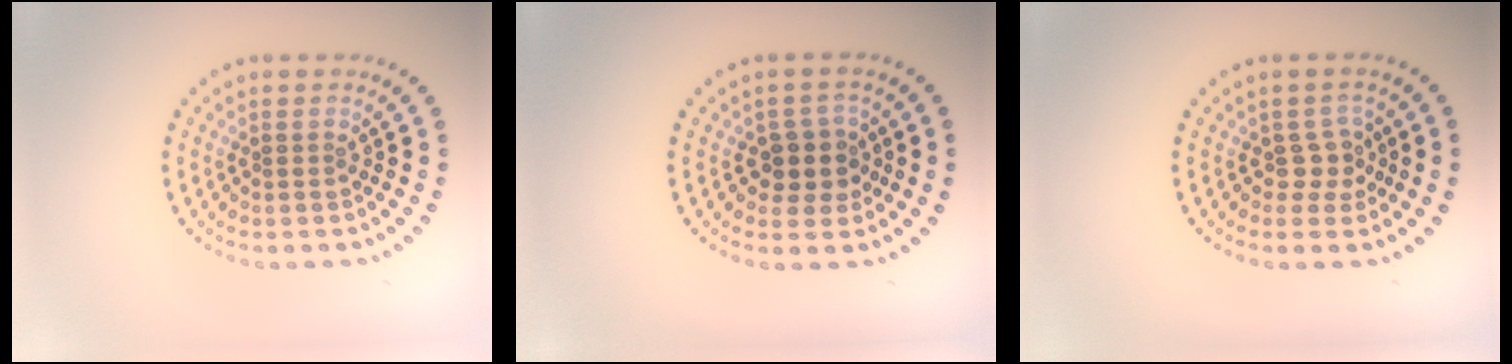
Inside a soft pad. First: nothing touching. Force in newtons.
{"total": 2.8, "press": 2.5, "slide": 1.2}
{"total": 1.9, "press": 1.6, "slide": 1.0}